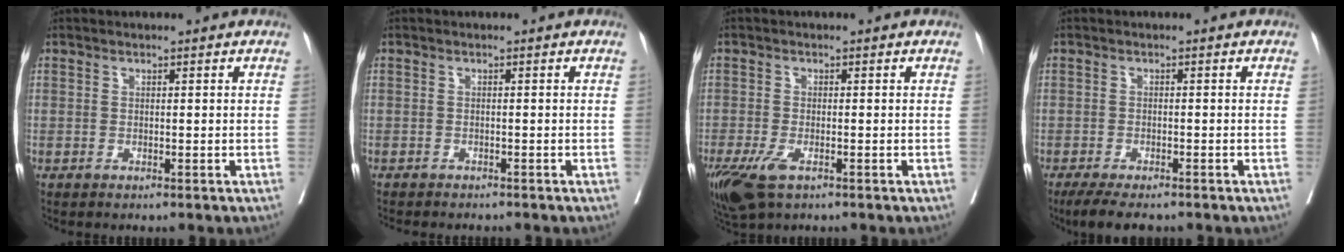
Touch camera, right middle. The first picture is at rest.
{"total": 5.0, "force": [-4.4, 1.3, 2.0], "torque": [-0.024, -0.006, -0.057]}
{"total": 6.5, "force": [-3.6, 2.6, 4.8], "torque": [-0.094, -0.017, -0.064]}
{"total": 6.5, "force": [-5.2, 1.6, 3.6], "torque": [-0.050, -0.011, -0.082]}